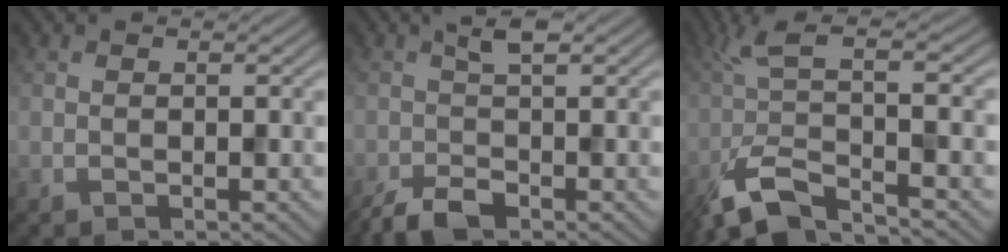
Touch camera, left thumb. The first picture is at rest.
{"total": 3.8, "force": [-1.7, 1.2, 3.1], "torque": [-0.066, 0.000, -0.038]}
{"total": 10.0, "force": [-4.7, 2.7, 8.4], "torque": [-0.162, -0.006, -0.101]}